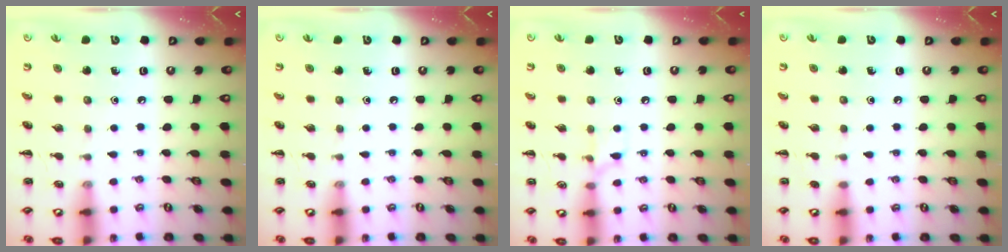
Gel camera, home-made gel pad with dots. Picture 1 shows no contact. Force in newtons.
{"total": 0.0}
{"total": 5.2, "press": 4.9, "slide": 1.6}
{"total": 0.5, "press": 0.5, "slide": 0.1}